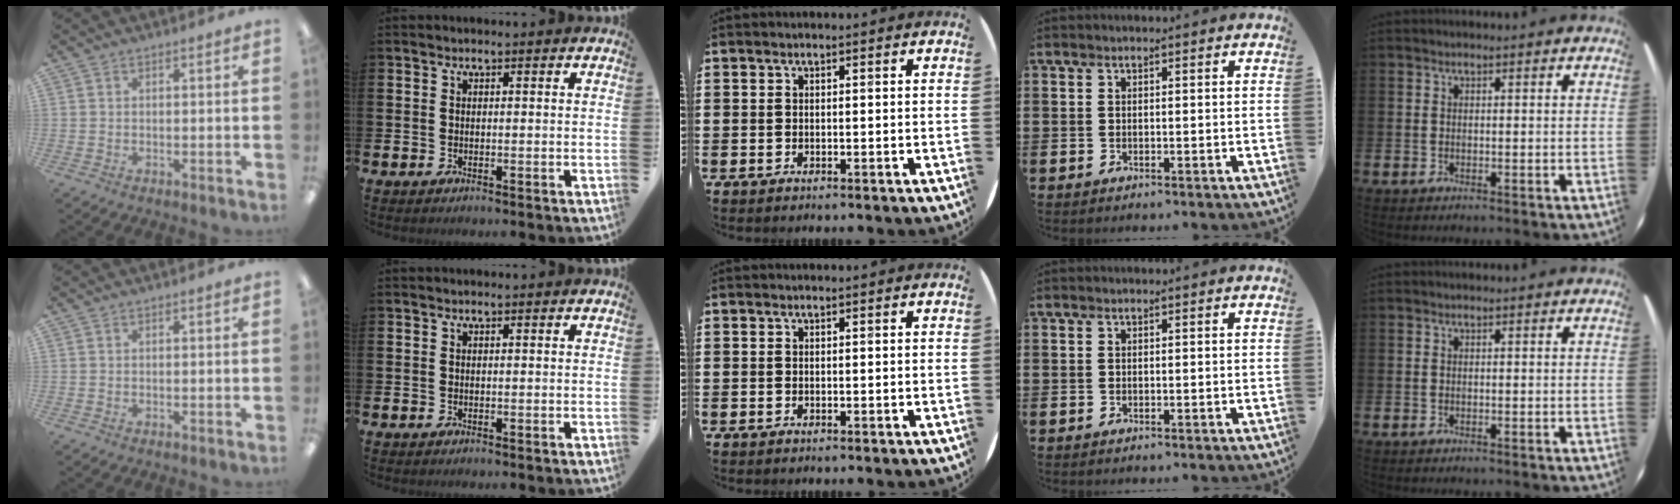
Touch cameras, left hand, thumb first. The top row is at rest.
{}